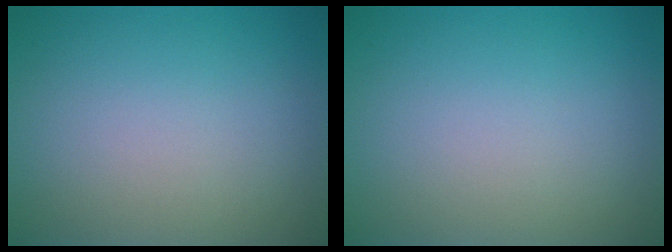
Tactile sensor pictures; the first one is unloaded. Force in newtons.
{"total": 0.0}